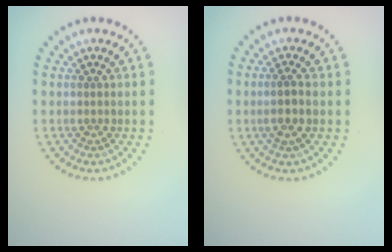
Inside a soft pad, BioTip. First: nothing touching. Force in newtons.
{"total": 1.5, "press": 1.3, "slide": 0.6}